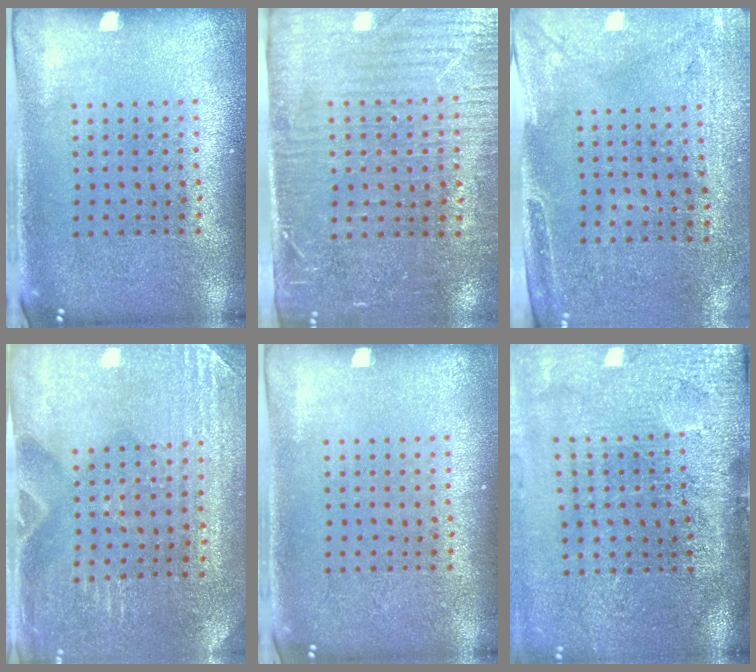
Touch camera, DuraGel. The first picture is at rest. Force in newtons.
{"total": 3.5, "press": 3.2, "slide": 1.5}
{"total": 3.0, "press": 2.3, "slide": 1.8}
{"total": 3.0, "press": 2.9, "slide": 0.6}
{"total": 0.0}
{"total": 4.8, "press": 3.7, "slide": 3.0}